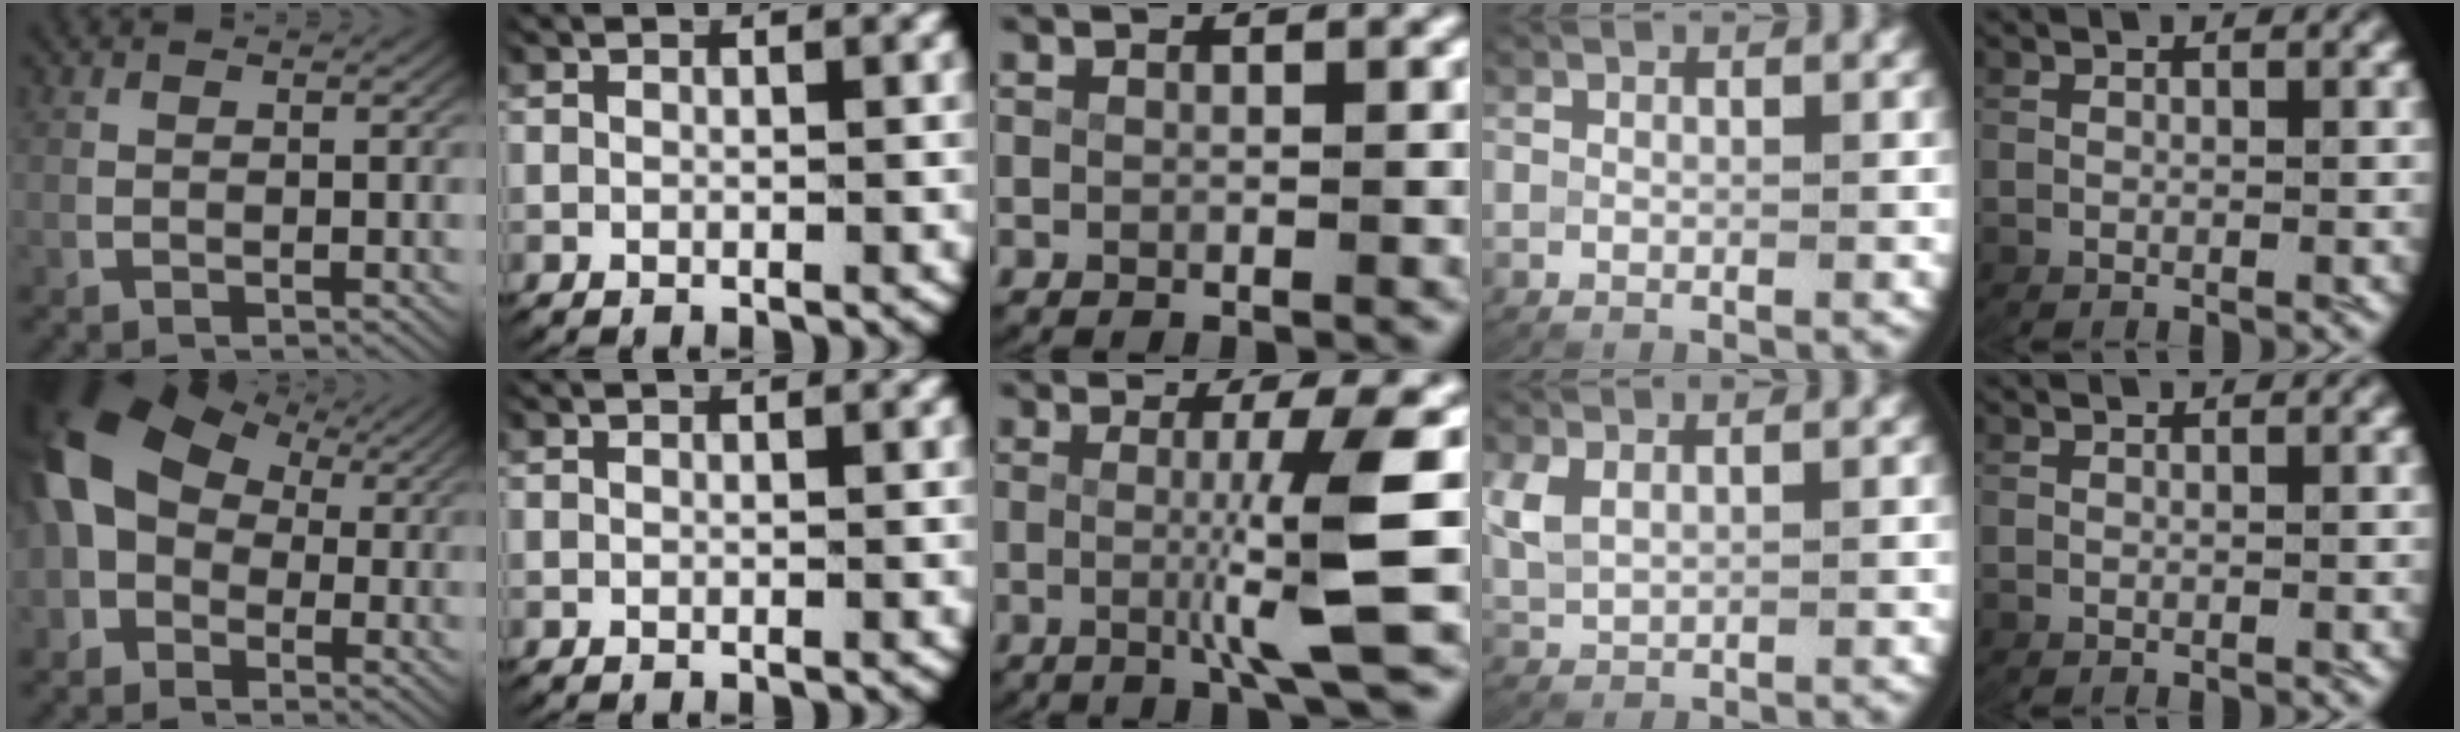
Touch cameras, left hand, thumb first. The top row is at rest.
{"thumb": {"total": 9.4, "force": [1.5, 7.1, 6.0], "torque": [-0.140, -0.020, 0.030]}, "middle": {"total": 5.4, "force": [-0.2, -0.5, 5.4], "torque": [-0.091, -0.008, -0.003]}, "ring": {"total": 2.6, "force": [0.5, 2.0, 1.5], "torque": [-0.052, -0.004, 0.024]}}